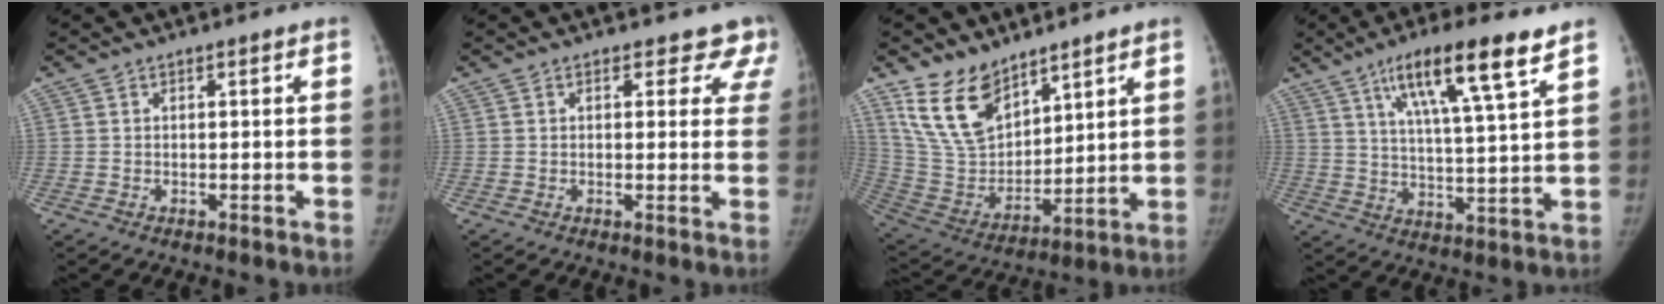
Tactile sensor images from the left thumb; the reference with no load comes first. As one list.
[{"total": 5.7, "force": [4.9, 2.9, 0.5], "torque": [0.048, -0.017, 0.029]}, {"total": 15.1, "force": [10.4, 8.4, 7.0], "torque": [-0.096, -0.058, 0.221]}, {"total": 16.0, "force": [8.9, 2.2, 13.2], "torque": [-0.221, -0.029, 0.153]}]